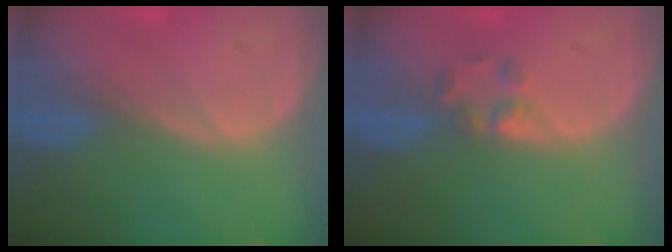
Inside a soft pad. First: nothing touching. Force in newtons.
{"total": 2.3, "press": 2.2, "slide": 0.8}